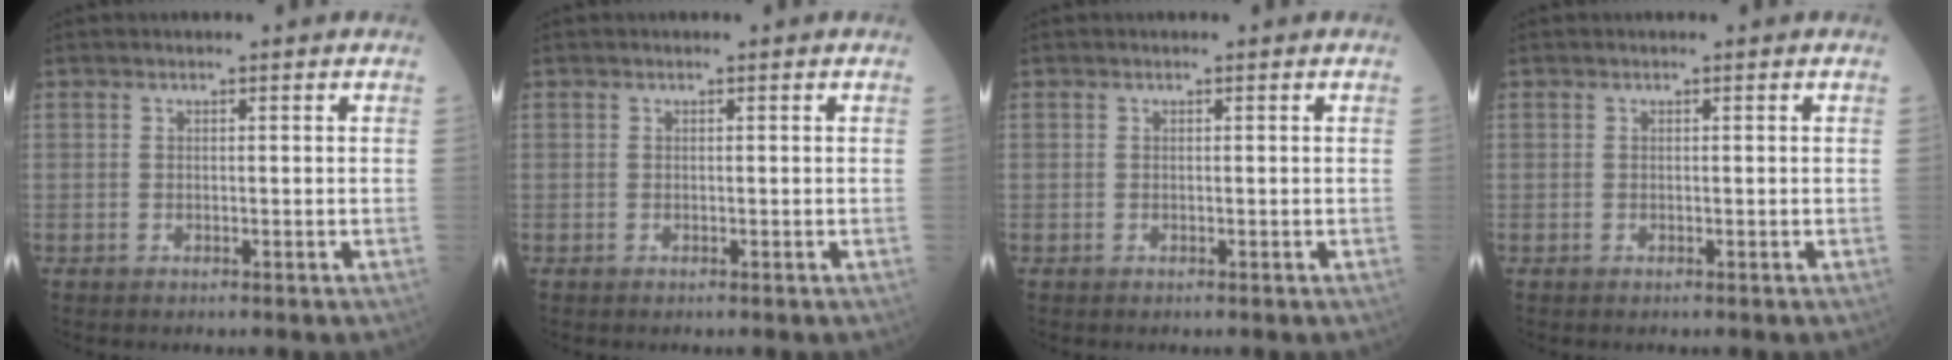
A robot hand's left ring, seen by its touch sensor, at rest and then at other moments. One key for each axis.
{"total": 0.0}
{"total": 0.0}
{"total": 0.0}